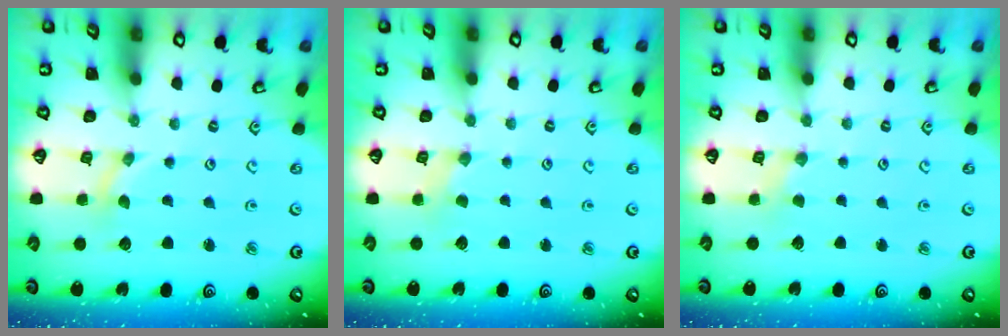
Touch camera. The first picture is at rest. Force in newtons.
{"total": 0.0}
{"total": 0.9, "press": 0.8, "slide": 0.2}